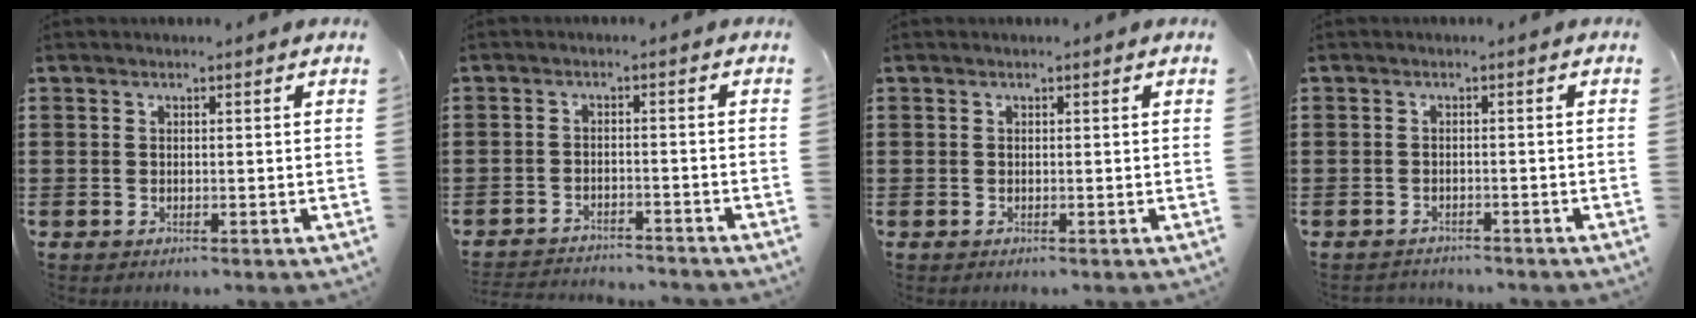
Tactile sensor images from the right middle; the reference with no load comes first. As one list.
[{"total": 2.7, "force": [-2.7, 0.1, -0.1], "torque": [-0.005, 0.000, -0.059]}, {"total": 0.0}, {"total": 1.4, "force": [-1.3, 0.4, -0.3], "torque": [0.002, 0.004, -0.032]}]